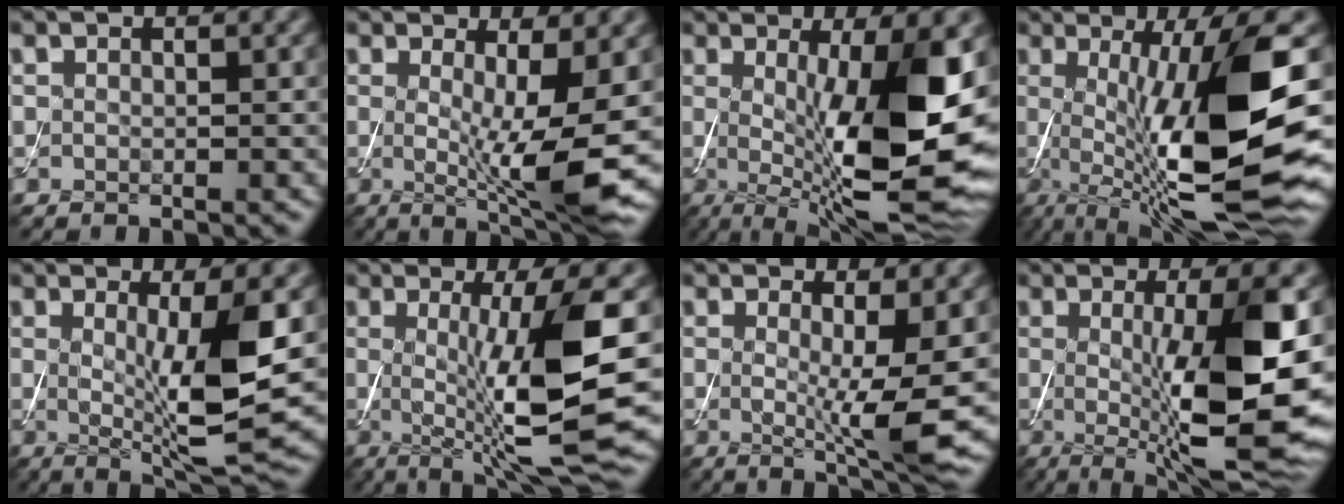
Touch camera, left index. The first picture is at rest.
{"total": 7.7, "force": [-0.5, 1.4, 7.5], "torque": [-0.113, -0.019, -0.005]}
{"total": 14.8, "force": [-0.1, 3.8, 14.4], "torque": [-0.203, -0.012, 0.004]}
{"total": 14.8, "force": [-1.0, 3.2, 14.5], "torque": [-0.232, 0.006, -0.009]}
{"total": 8.0, "force": [0.2, 1.6, 7.9], "torque": [-0.123, -0.022, 0.013]}
{"total": 11.7, "force": [-0.2, 2.2, 11.5], "torque": [-0.170, -0.011, 0.003]}
{"total": 5.9, "force": [-0.2, 0.9, 5.8], "torque": [-0.089, -0.020, 0.000]}
{"total": 13.4, "force": [-0.3, 3.0, 13.0], "torque": [-0.189, -0.017, 0.003]}